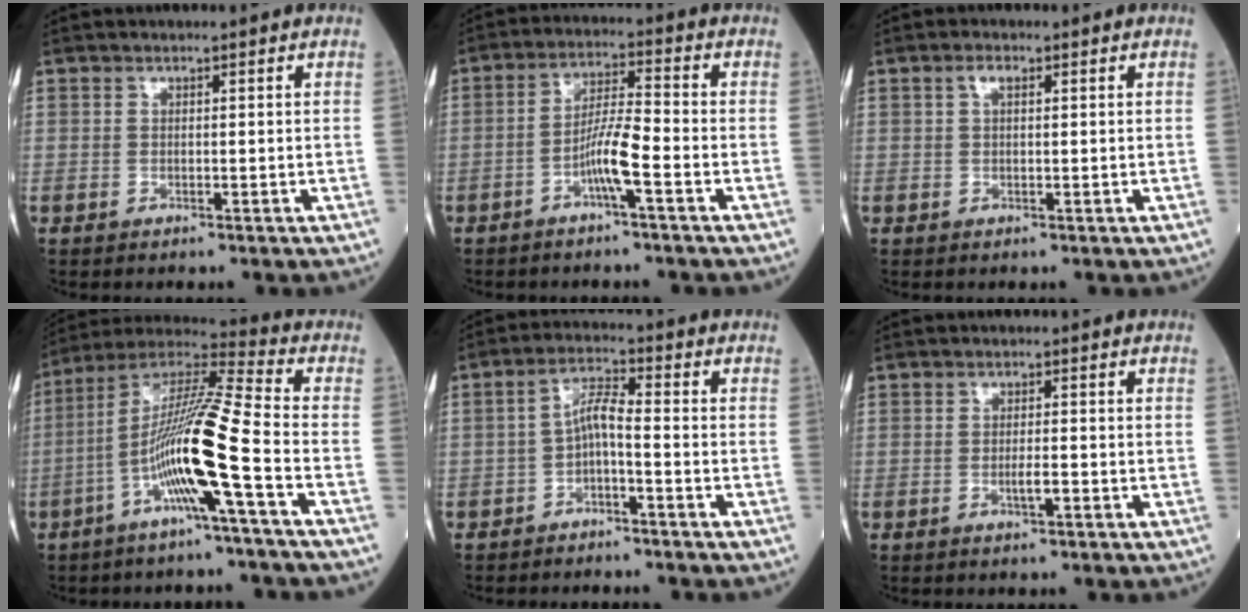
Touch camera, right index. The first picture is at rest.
{"total": 5.8, "force": [-2.6, -0.3, 5.2], "torque": [-0.105, 0.009, -0.049]}
{"total": 1.6, "force": [0.6, 0.6, 1.3], "torque": [-0.029, 0.008, 0.012]}
{"total": 14.2, "force": [-4.7, -1.3, 13.3], "torque": [-0.256, 0.006, -0.097]}
{"total": 4.2, "force": [-1.5, 0.8, 3.8], "torque": [-0.073, 0.016, -0.028]}
{"total": 1.7, "force": [-0.6, 0.1, 1.6], "torque": [-0.029, -0.001, -0.010]}